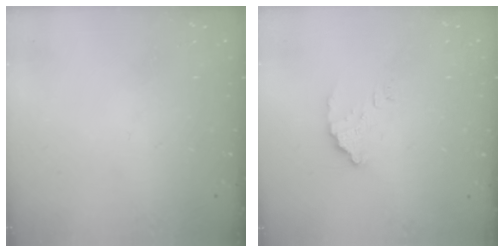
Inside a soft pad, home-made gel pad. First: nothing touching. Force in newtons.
{"total": 3.4, "press": 3.4, "slide": 0.1}